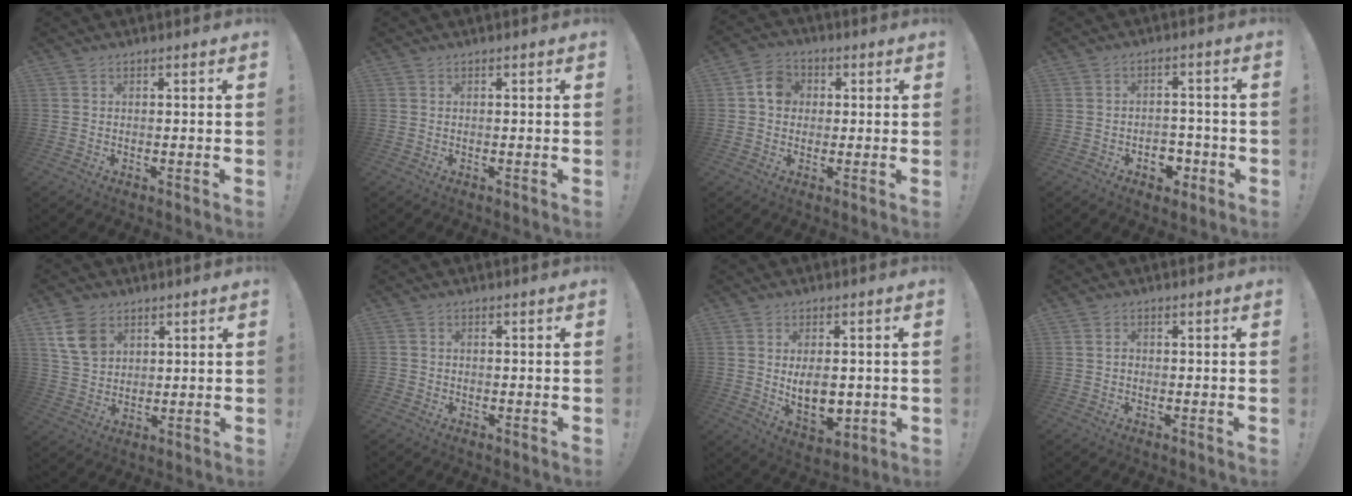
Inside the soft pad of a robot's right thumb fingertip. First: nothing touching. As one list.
[{"total": 0.0}, {"total": 7.4, "force": [1.3, 6.4, 3.5], "torque": [-0.044, 0.010, 0.025]}, {"total": 6.0, "force": [-2.7, 4.6, 2.8], "torque": [-0.032, 0.016, -0.044]}, {"total": 10.1, "force": [4.8, 7.3, 5.0], "torque": [-0.086, -0.012, 0.096]}, {"total": 1.1, "force": [-0.7, 0.8, 0.2], "torque": [0.000, 0.002, -0.013]}, {"total": 9.8, "force": [0.3, 6.2, 7.6], "torque": [-0.110, -0.008, 0.008]}, {"total": 0.9, "force": [-0.4, 0.7, 0.4], "torque": [-0.008, 0.004, -0.008]}]